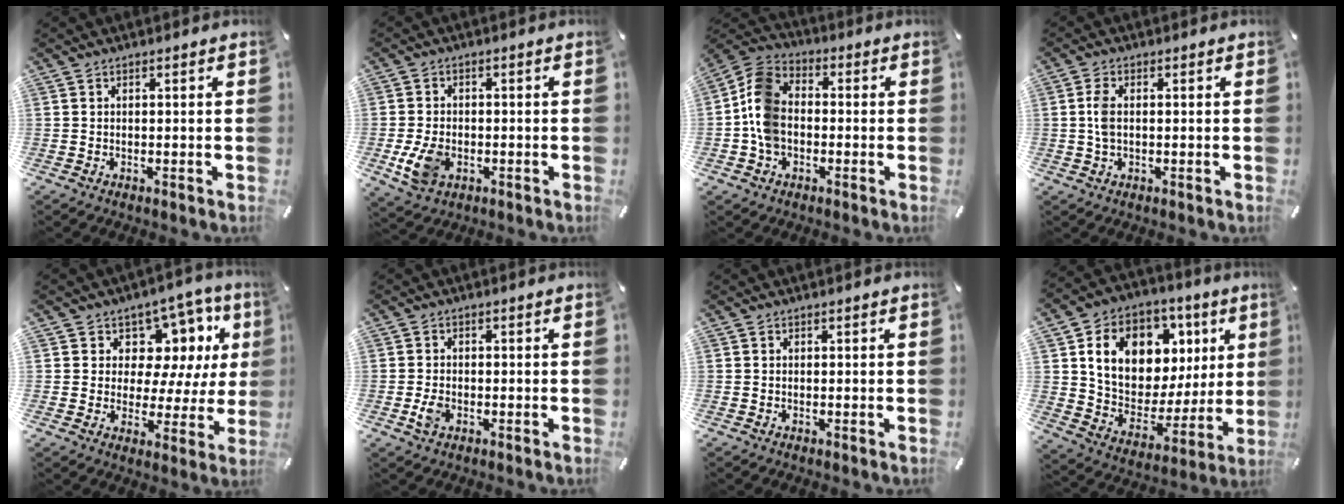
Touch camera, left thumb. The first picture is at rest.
{"total": 7.4, "force": [-2.0, 5.4, 4.7], "torque": [-0.105, 0.002, -0.038]}
{"total": 9.9, "force": [-2.4, 7.6, 5.8], "torque": [-0.126, 0.023, -0.041]}
{"total": 4.1, "force": [0.2, 2.2, 3.4], "torque": [-0.083, 0.001, -0.002]}
{"total": 10.2, "force": [5.0, 8.1, 3.9], "torque": [-0.046, -0.045, 0.091]}
{"total": 3.1, "force": [-1.0, 2.1, 2.0], "torque": [-0.048, -0.001, -0.019]}
{"total": 0.0}
{"total": 17.0, "force": [6.9, 12.3, 9.4], "torque": [-0.152, -0.031, 0.131]}